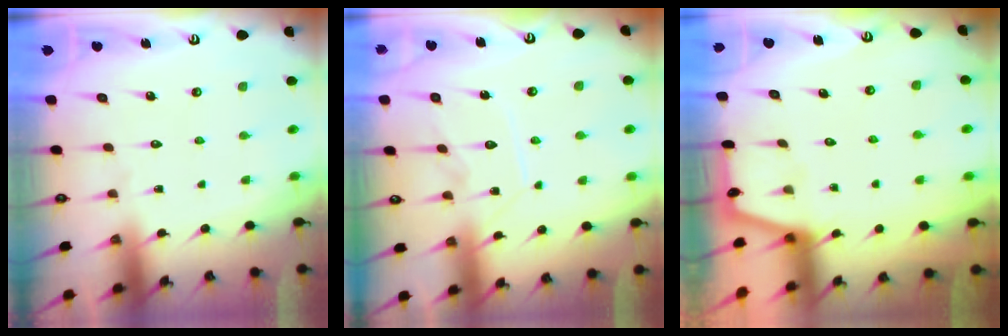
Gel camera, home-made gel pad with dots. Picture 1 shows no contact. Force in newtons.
{"total": 9.0, "press": 9.0, "slide": 0.1}
{"total": 1.0, "press": 1.0, "slide": 0.2}